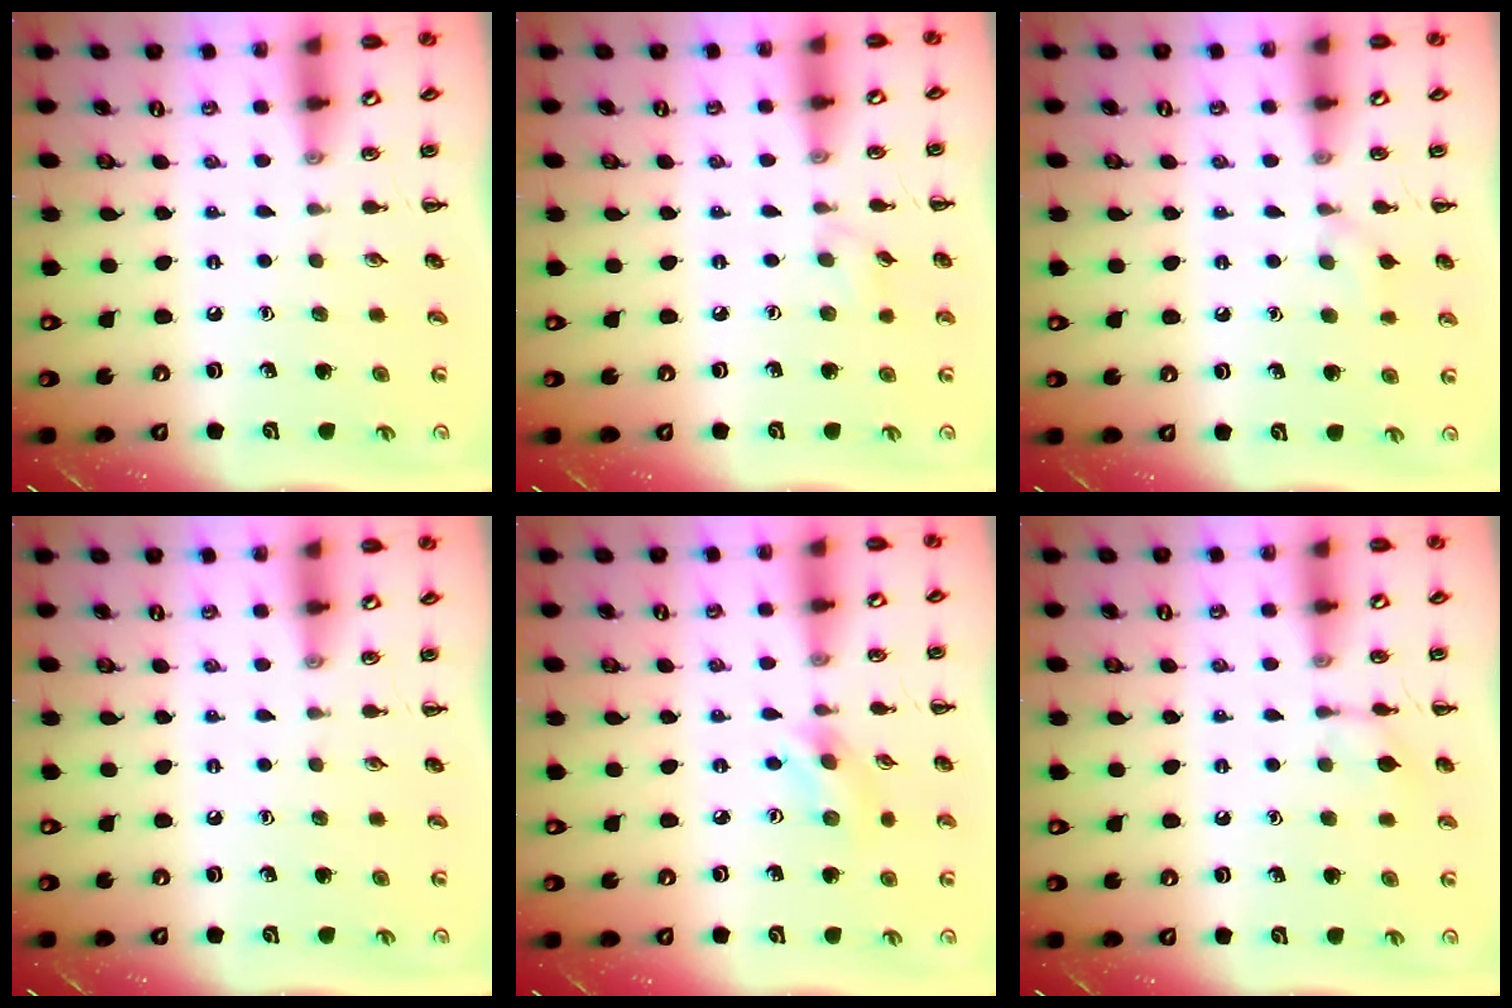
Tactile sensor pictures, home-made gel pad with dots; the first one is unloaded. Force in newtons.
{"total": 3.4, "press": 3.1, "slide": 1.3}
{"total": 6.4, "press": 6.1, "slide": 2.0}
{"total": 0.0}
{"total": 2.7, "press": 2.6, "slide": 0.6}
{"total": 6.9, "press": 6.9, "slide": 0.5}